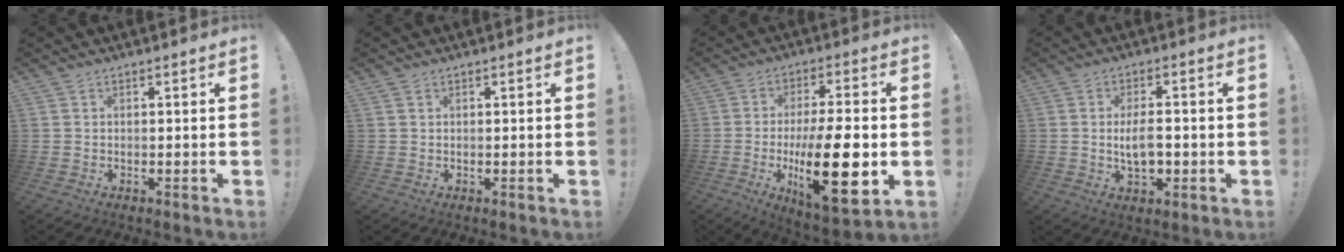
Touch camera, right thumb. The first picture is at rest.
{"total": 0.0}
{"total": 22.3, "force": [-4.2, 7.6, 20.5], "torque": [-0.336, 0.001, -0.059]}
{"total": 7.4, "force": [-0.8, 3.5, 6.4], "torque": [-0.108, 0.000, -0.017]}